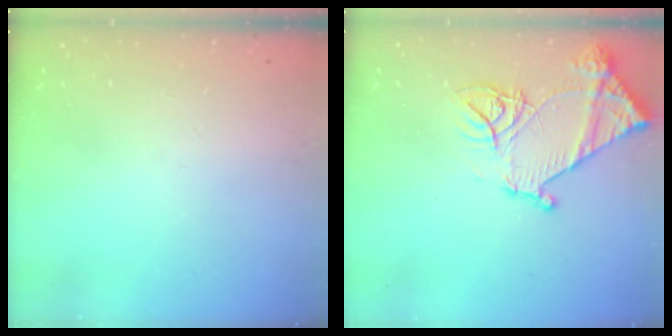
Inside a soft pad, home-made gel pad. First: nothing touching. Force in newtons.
{"total": 14.8, "press": 14.7, "slide": 1.6}